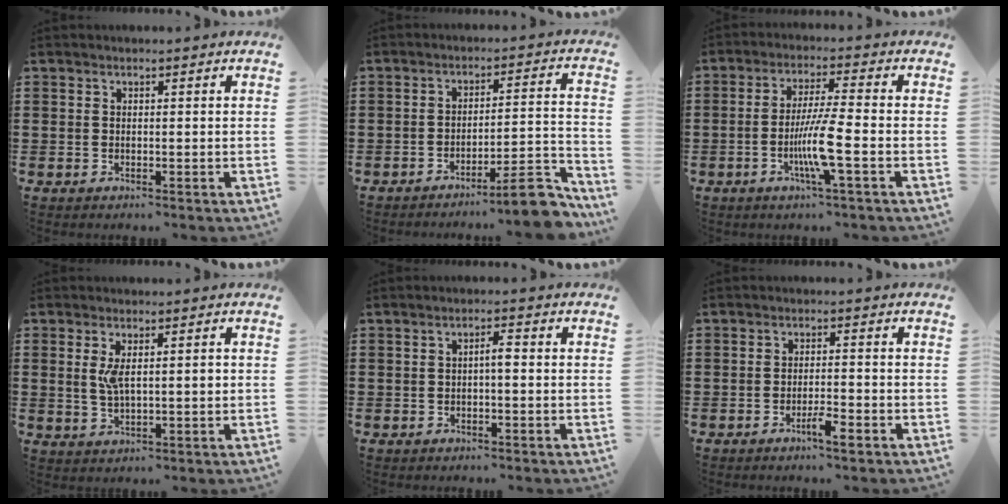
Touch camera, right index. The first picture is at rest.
{"total": 8.8, "force": [-6.8, 0.9, 5.6], "torque": [-0.080, 0.010, -0.121]}
{"total": 7.6, "force": [-2.4, 0.1, 7.2], "torque": [-0.141, -0.015, -0.049]}
{"total": 4.2, "force": [0.7, 1.4, 3.9], "torque": [-0.078, 0.006, 0.010]}
{"total": 1.9, "force": [-0.2, 0.4, 1.9], "torque": [-0.035, 0.003, -0.006]}
{"total": 3.0, "force": [-2.1, 0.4, 2.2], "torque": [-0.036, 0.004, -0.036]}